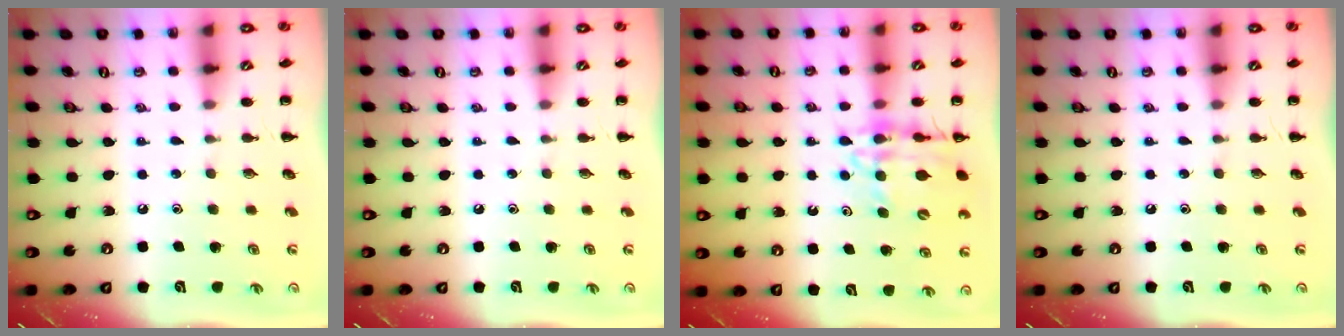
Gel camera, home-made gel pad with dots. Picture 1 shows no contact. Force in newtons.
{"total": 0.0}
{"total": 13.5, "press": 13.1, "slide": 3.3}
{"total": 0.0}